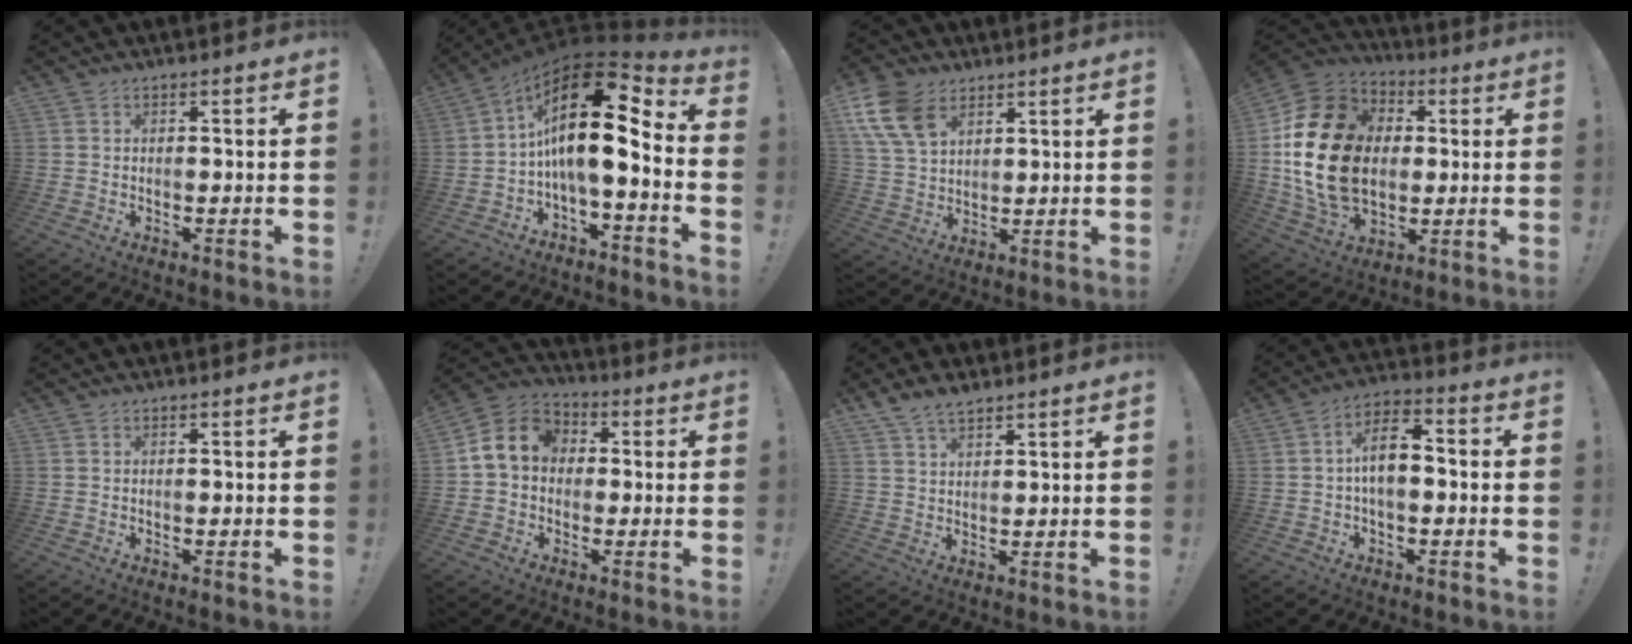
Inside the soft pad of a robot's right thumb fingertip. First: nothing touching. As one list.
[{"total": 19.2, "force": [3.3, 7.1, 17.5], "torque": [-0.306, -0.029, 0.053]}, {"total": 13.3, "force": [7.2, 8.8, 6.9], "torque": [-0.143, -0.025, 0.142]}, {"total": 24.1, "force": [1.3, 17.7, 16.2], "torque": [-0.302, 0.010, 0.034]}, {"total": 0.0}, {"total": 10.3, "force": [1.2, 8.5, 5.6], "torque": [-0.091, 0.015, 0.029]}, {"total": 5.4, "force": [4.3, 2.2, 2.6], "torque": [-0.048, -0.020, 0.082]}, {"total": 9.8, "force": [-0.1, 5.4, 8.2], "torque": [-0.134, 0.012, 0.001]}]